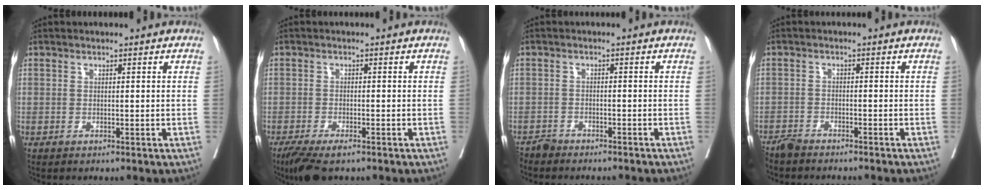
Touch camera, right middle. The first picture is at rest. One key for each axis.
{"total": 5.8, "fx": -4.1, "fy": 1.5, "fz": 3.8, "tx": -0.063, "ty": -0.013, "tz": -0.069}
{"total": 3.6, "fx": -3.6, "fy": 0.5, "fz": 0.3, "tx": 0.002, "ty": -0.007, "tz": -0.056}
{"total": 4.1, "fx": -3.9, "fy": 0.4, "fz": 1.2, "tx": -0.015, "ty": -0.009, "tz": -0.062}